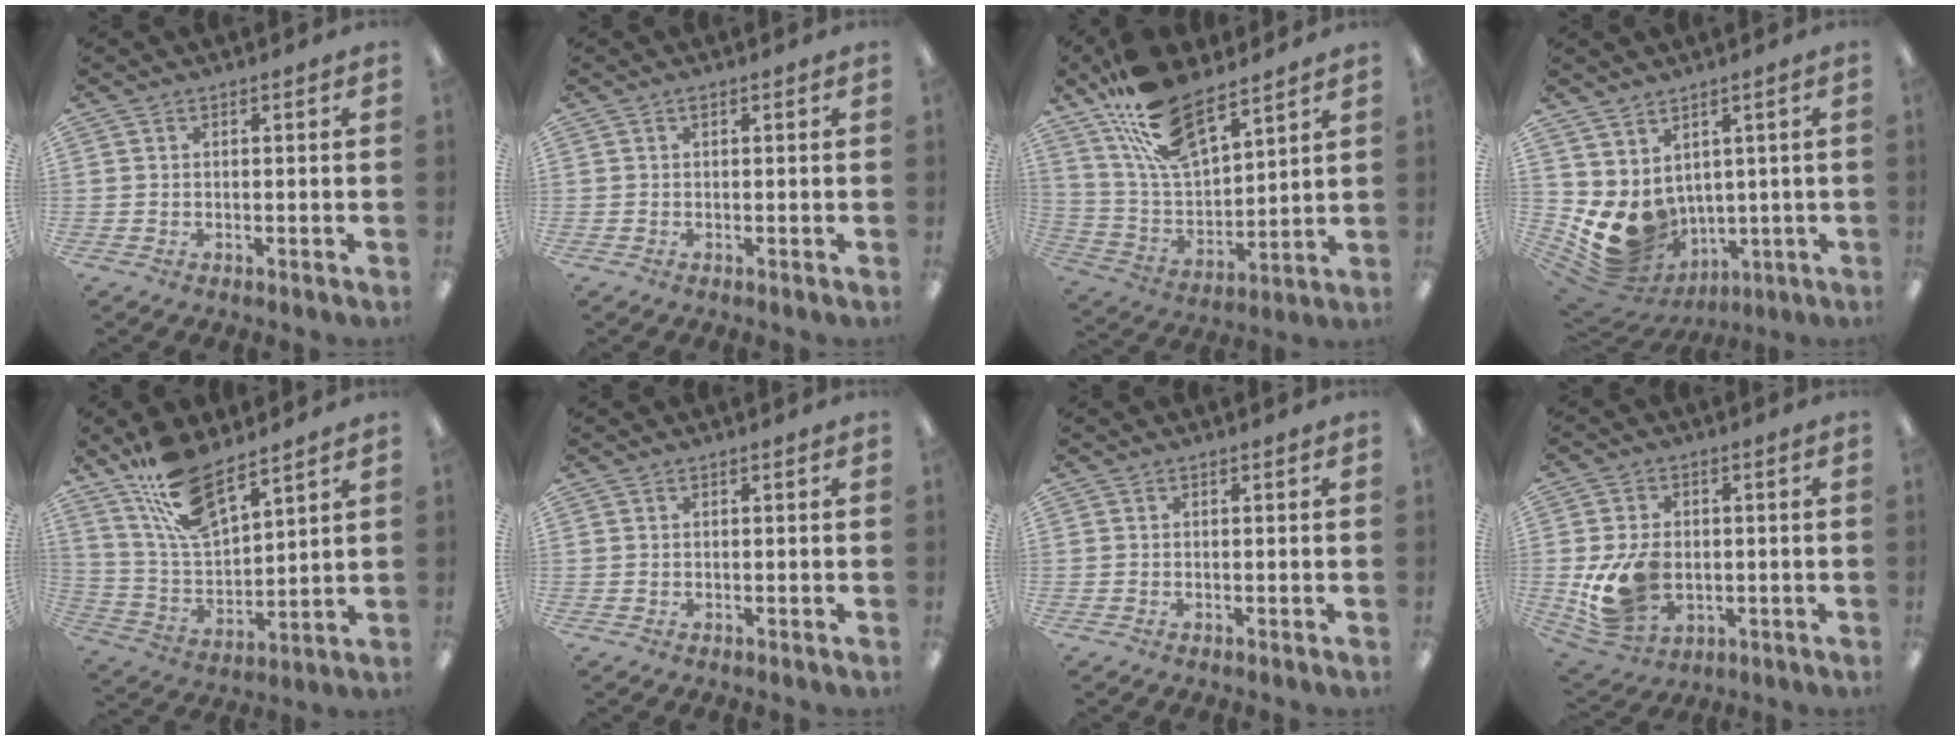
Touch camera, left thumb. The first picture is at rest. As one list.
[{"total": 0.5, "force": [0.3, 0.1, 0.4], "torque": [-0.009, 0.003, 0.005]}, {"total": 18.3, "force": [13.1, 7.6, 10.4], "torque": [-0.217, -0.064, 0.236]}, {"total": 9.9, "force": [1.0, 8.5, 5.0], "torque": [-0.116, -0.039, 0.030]}, {"total": 15.0, "force": [10.9, 5.6, 8.6], "torque": [-0.171, -0.052, 0.198]}, {"total": 0.0}, {"total": 0.0}, {"total": 12.8, "force": [-1.8, 9.3, 8.7], "torque": [-0.178, 0.003, -0.028]}]